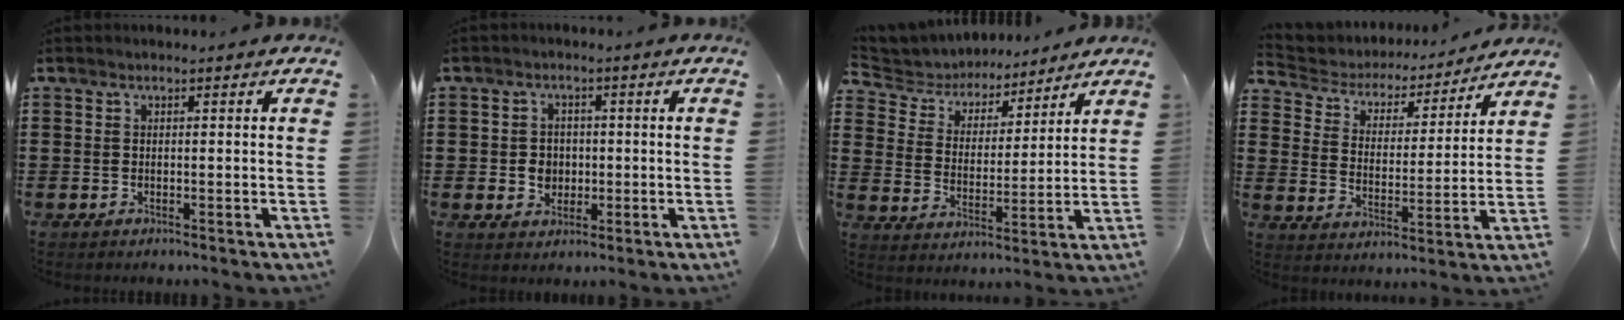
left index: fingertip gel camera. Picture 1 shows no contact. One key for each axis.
{"total": 3.4, "fx": -0.4, "fy": 3.2, "fz": 1.1, "tx": -0.028, "ty": 0.004, "tz": -0.013}
{"total": 4.9, "fx": 4.6, "fy": 1.5, "fz": 0.3, "tx": -0.038, "ty": -0.031, "tz": 0.077}
{"total": 4.1, "fx": 4.0, "fy": 1.1, "fz": 0.5, "tx": -0.037, "ty": -0.032, "tz": 0.060}